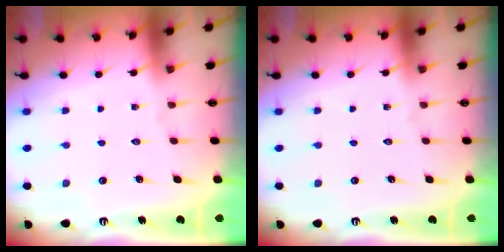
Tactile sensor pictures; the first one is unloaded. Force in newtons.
{"total": 0.0}